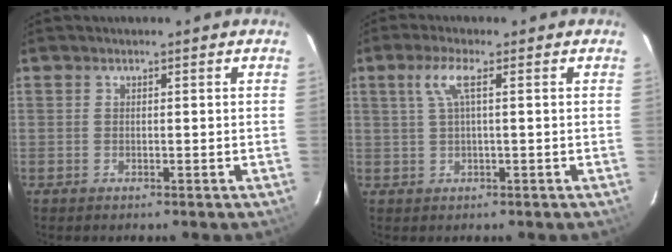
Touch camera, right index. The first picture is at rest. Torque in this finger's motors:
{"motor_torque": [0.29, -0.17, 0.27, 0.08]}